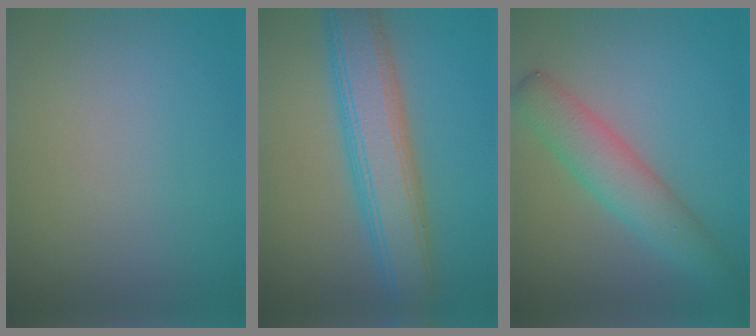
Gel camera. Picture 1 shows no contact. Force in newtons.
{"total": 7.1, "press": 7.1, "slide": 0.4}
{"total": 4.9, "press": 4.9, "slide": 0.3}